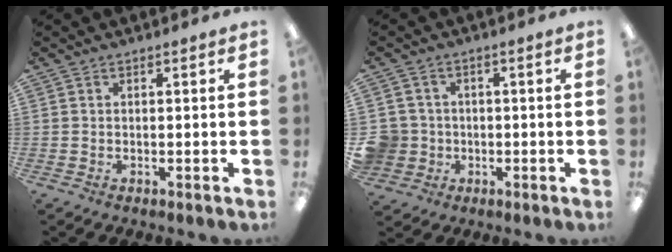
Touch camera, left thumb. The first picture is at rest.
{"total": 6.1, "force": [-0.5, 6.0, 1.1], "torque": [-0.037, 0.014, -0.006]}